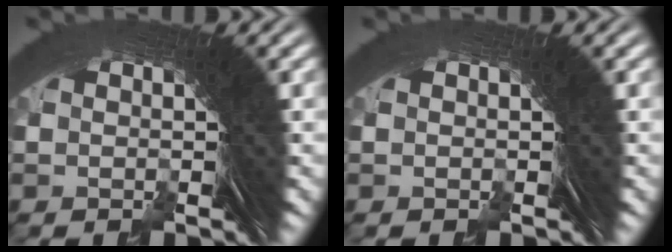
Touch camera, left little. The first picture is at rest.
{"total": 0.0}